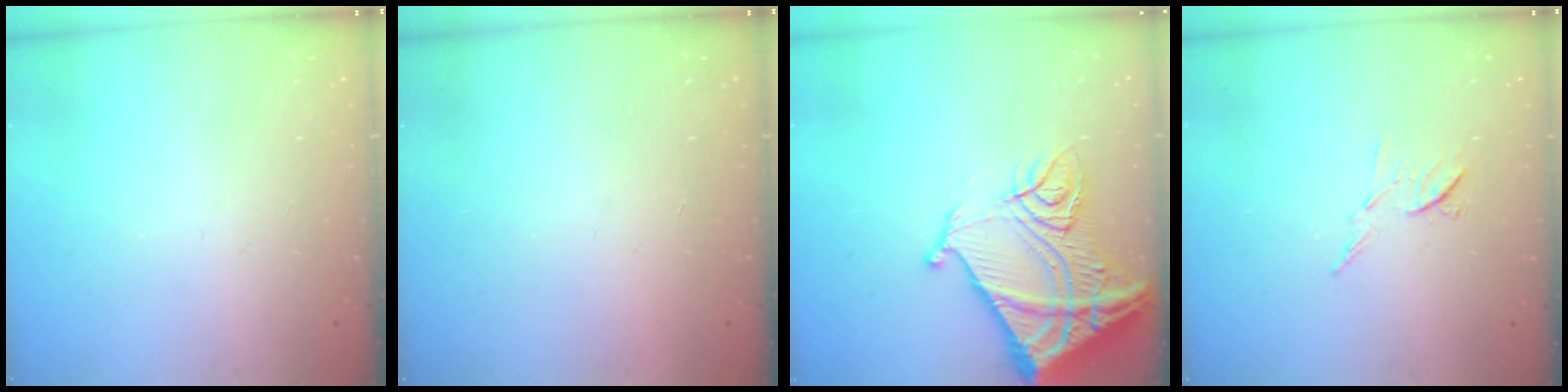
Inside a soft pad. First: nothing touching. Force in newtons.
{"total": 1.5, "press": 1.5, "slide": 0.1}
{"total": 18.9, "press": 18.7, "slide": 2.3}
{"total": 6.8, "press": 6.8, "slide": 0.5}